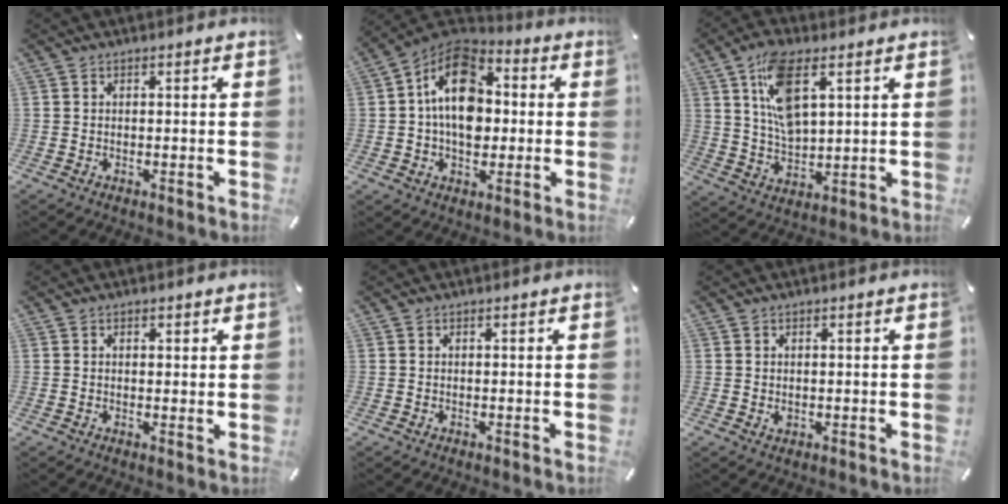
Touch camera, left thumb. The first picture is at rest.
{"total": 16.3, "force": [0.9, 11.4, 11.6], "torque": [-0.214, 0.002, 0.012]}
{"total": 12.0, "force": [5.4, 5.8, 9.1], "torque": [-0.189, -0.010, 0.093]}
{"total": 1.3, "force": [0.5, 0.8, 1.0], "torque": [-0.013, -0.001, 0.007]}
{"total": 0.0}
{"total": 0.9, "force": [0.1, 0.7, 0.5], "torque": [-0.004, -0.001, -0.001]}